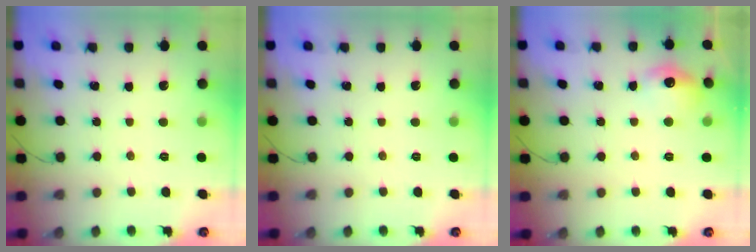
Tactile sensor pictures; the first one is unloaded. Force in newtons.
{"total": 0.0}
{"total": 9.5, "press": 9.4, "slide": 0.9}